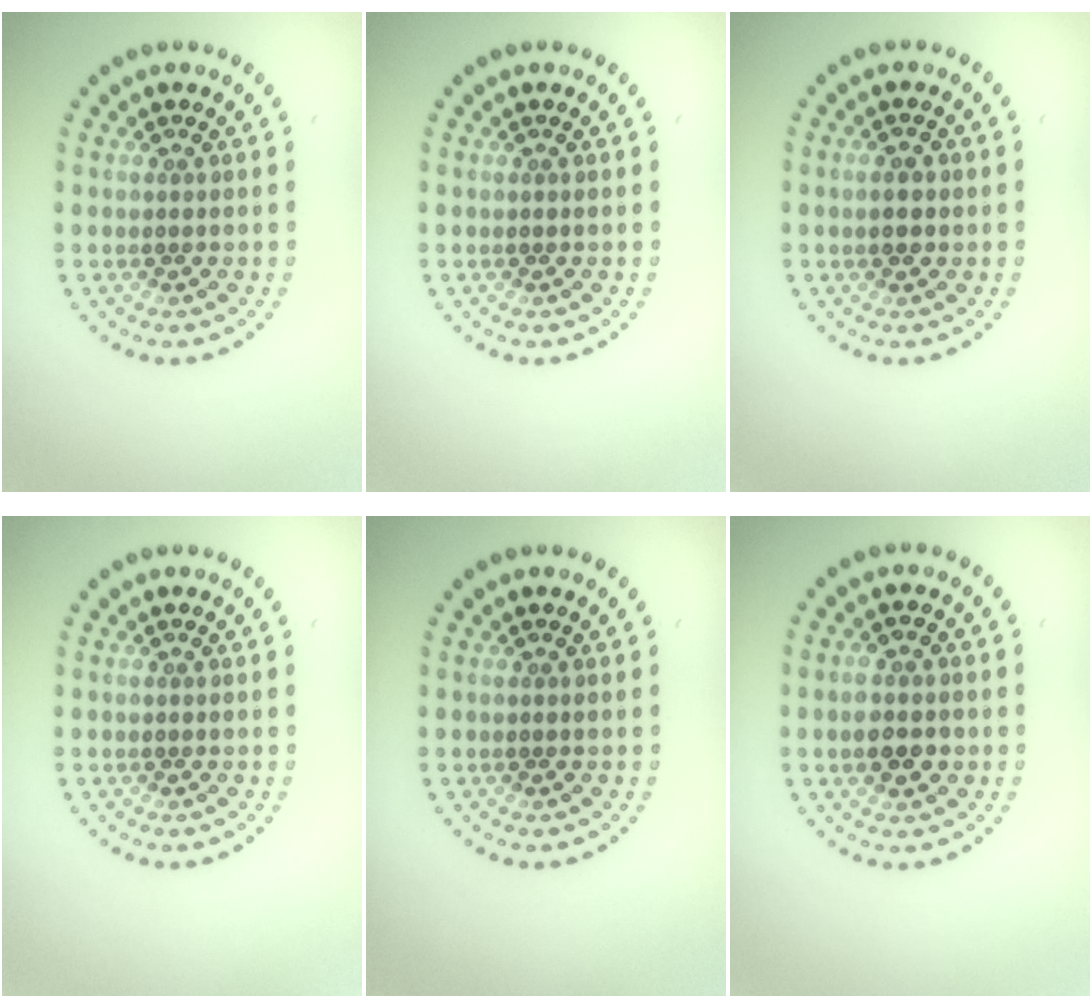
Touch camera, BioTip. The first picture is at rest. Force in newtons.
{"total": 0.0}
{"total": 2.1, "press": 2.1, "slide": 0.0}
{"total": 0.0}
{"total": 0.0}
{"total": 3.0, "press": 3.0, "slide": 0.3}